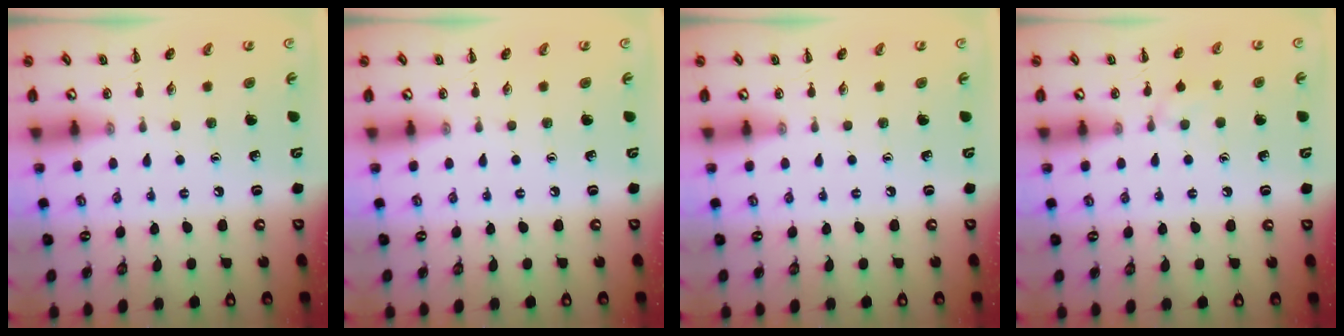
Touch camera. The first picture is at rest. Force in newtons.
{"total": 0.0}
{"total": 0.0}
{"total": 6.4, "press": 6.1, "slide": 1.7}